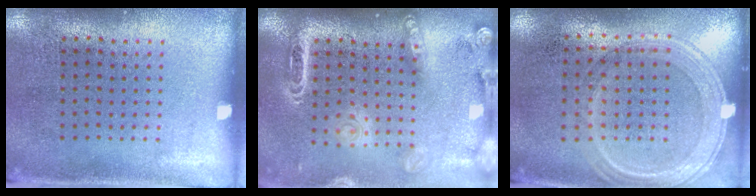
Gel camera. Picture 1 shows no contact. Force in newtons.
{"total": 2.3, "press": 1.9, "slide": 1.3}
{"total": 1.2, "press": 1.2, "slide": 0.4}